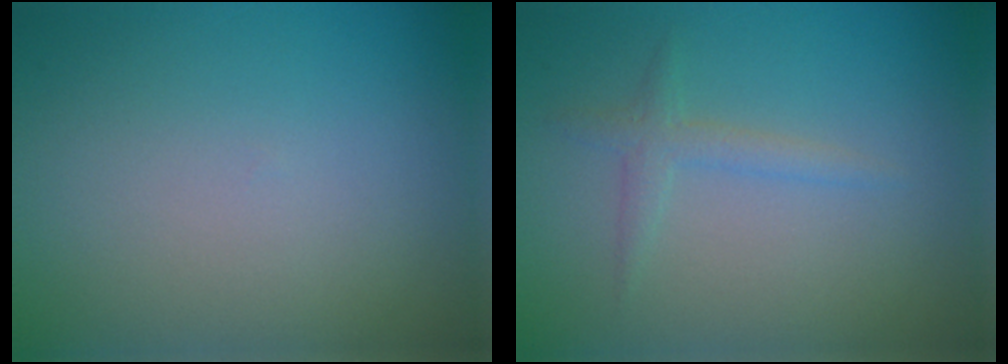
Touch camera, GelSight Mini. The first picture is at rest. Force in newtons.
{"total": 1.5, "press": 1.5, "slide": 0.1}